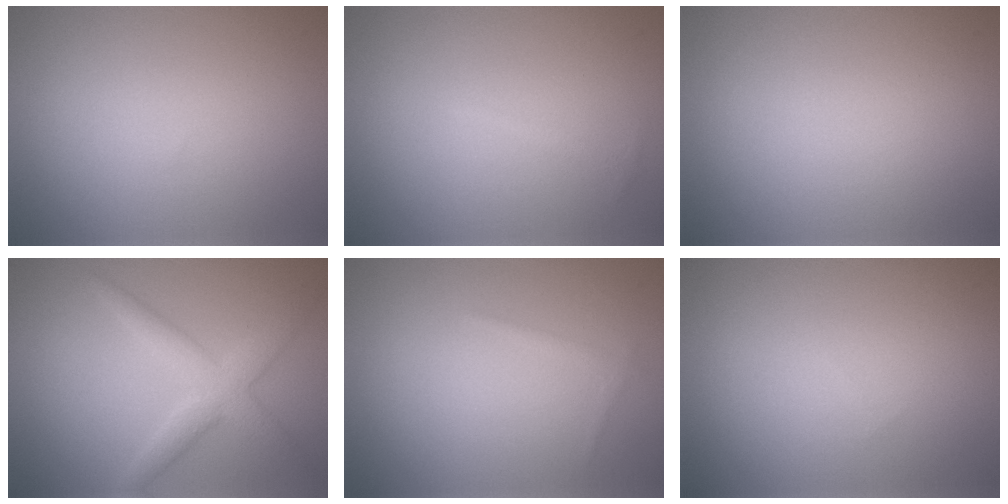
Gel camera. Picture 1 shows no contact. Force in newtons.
{"total": 0.7, "press": 0.7, "slide": 0.1}
{"total": 0.0}
{"total": 3.5, "press": 3.5, "slide": 0.1}
{"total": 0.6, "press": 0.6, "slide": 0.0}
{"total": 0.0}